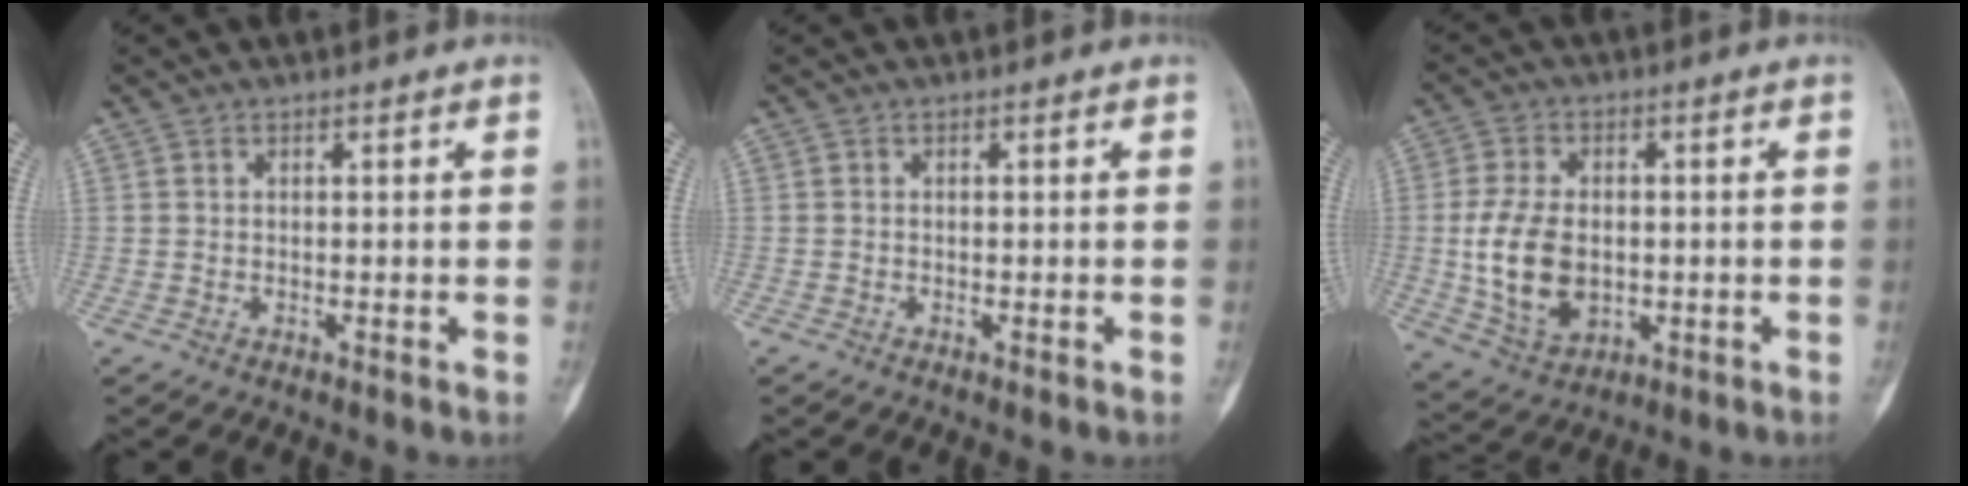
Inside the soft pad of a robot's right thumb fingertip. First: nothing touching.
{"total": 0.0}
{"total": 12.0, "force": [-0.8, 7.8, 9.0], "torque": [-0.160, -0.003, -0.004]}